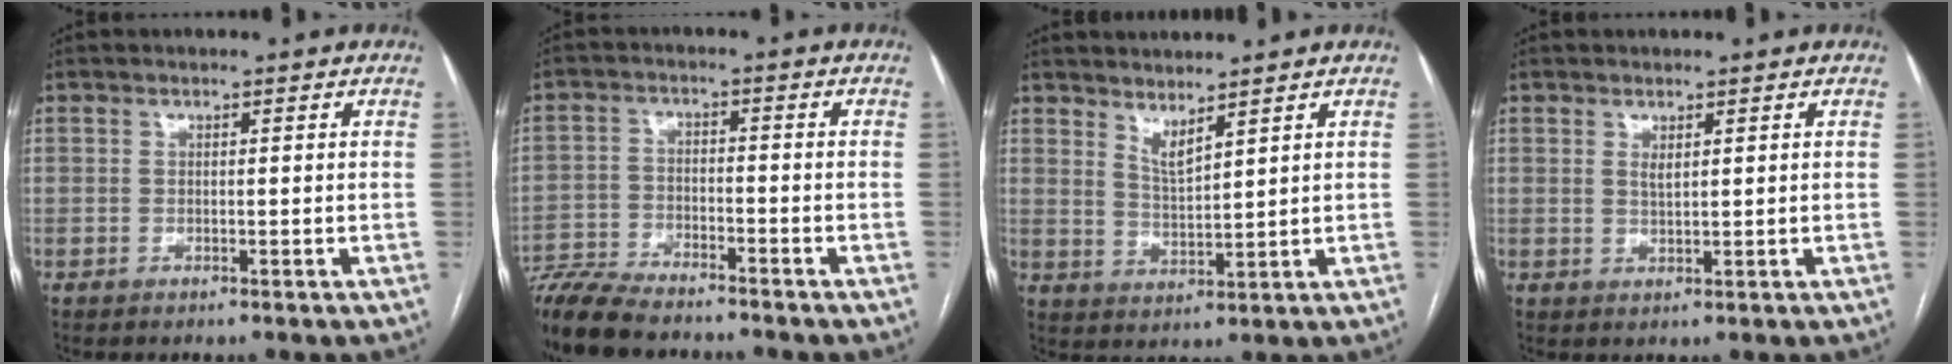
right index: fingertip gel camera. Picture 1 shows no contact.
{"total": 11.3, "force": [-10.1, 1.8, 4.8], "torque": [-0.086, -0.014, -0.171]}
{"total": 3.4, "force": [2.8, 0.2, 1.9], "torque": [-0.038, -0.016, 0.061]}
{"total": 1.3, "force": [0.7, 0.3, 1.1], "torque": [-0.021, -0.004, 0.015]}